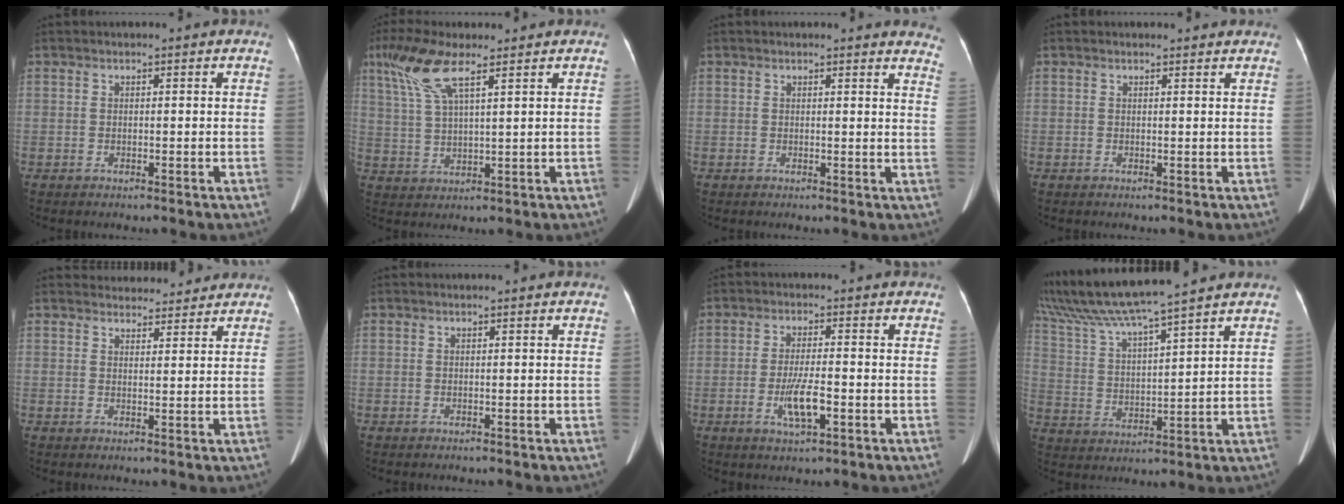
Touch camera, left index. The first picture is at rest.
{"total": 8.2, "force": [4.8, 1.2, 6.5], "torque": [-0.145, 0.010, 0.103]}
{"total": 8.3, "force": [8.1, 0.8, 1.2], "torque": [0.019, -0.061, 0.052]}
{"total": 2.2, "force": [1.8, 1.2, -0.2], "torque": [0.012, 0.004, 0.014]}
{"total": 8.1, "force": [7.8, 2.1, 0.9], "torque": [0.007, 0.009, 0.089]}
{"total": 0.0}
{"total": 4.8, "force": [-2.0, 0.6, 4.3], "torque": [-0.085, -0.015, -0.031]}
{"total": 15.6, "force": [13.7, -0.8, 7.6], "torque": [-0.152, 0.017, 0.245]}